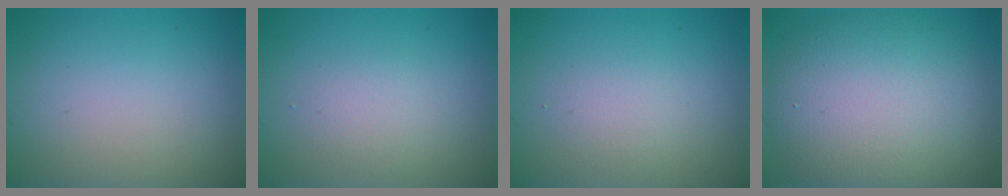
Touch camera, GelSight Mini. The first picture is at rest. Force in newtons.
{"total": 1.7, "press": 1.7, "slide": 0.2}
{"total": 1.5, "press": 1.5, "slide": 0.1}
{"total": 10.4, "press": 10.4, "slide": 0.6}